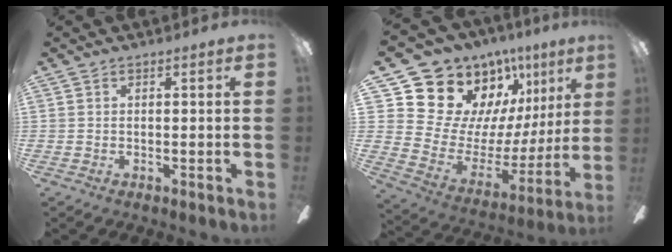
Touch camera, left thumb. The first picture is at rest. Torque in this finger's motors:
{"motor_torque": [0.33, 1.28, 1.18, -1.59, 0.03]}